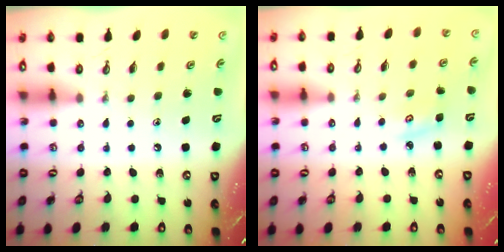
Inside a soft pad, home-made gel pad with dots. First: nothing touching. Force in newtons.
{"total": 3.0, "press": 3.0, "slide": 0.4}